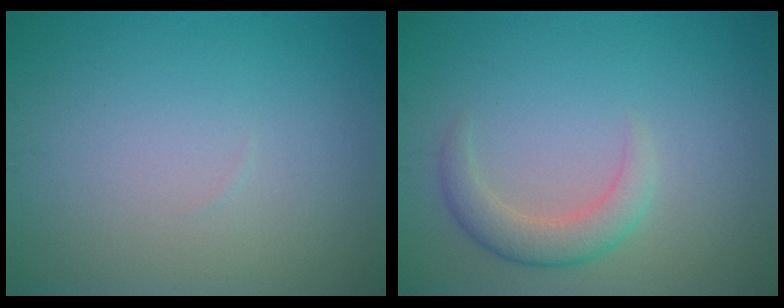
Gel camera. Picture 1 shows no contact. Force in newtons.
{"total": 2.8, "press": 2.8, "slide": 0.2}